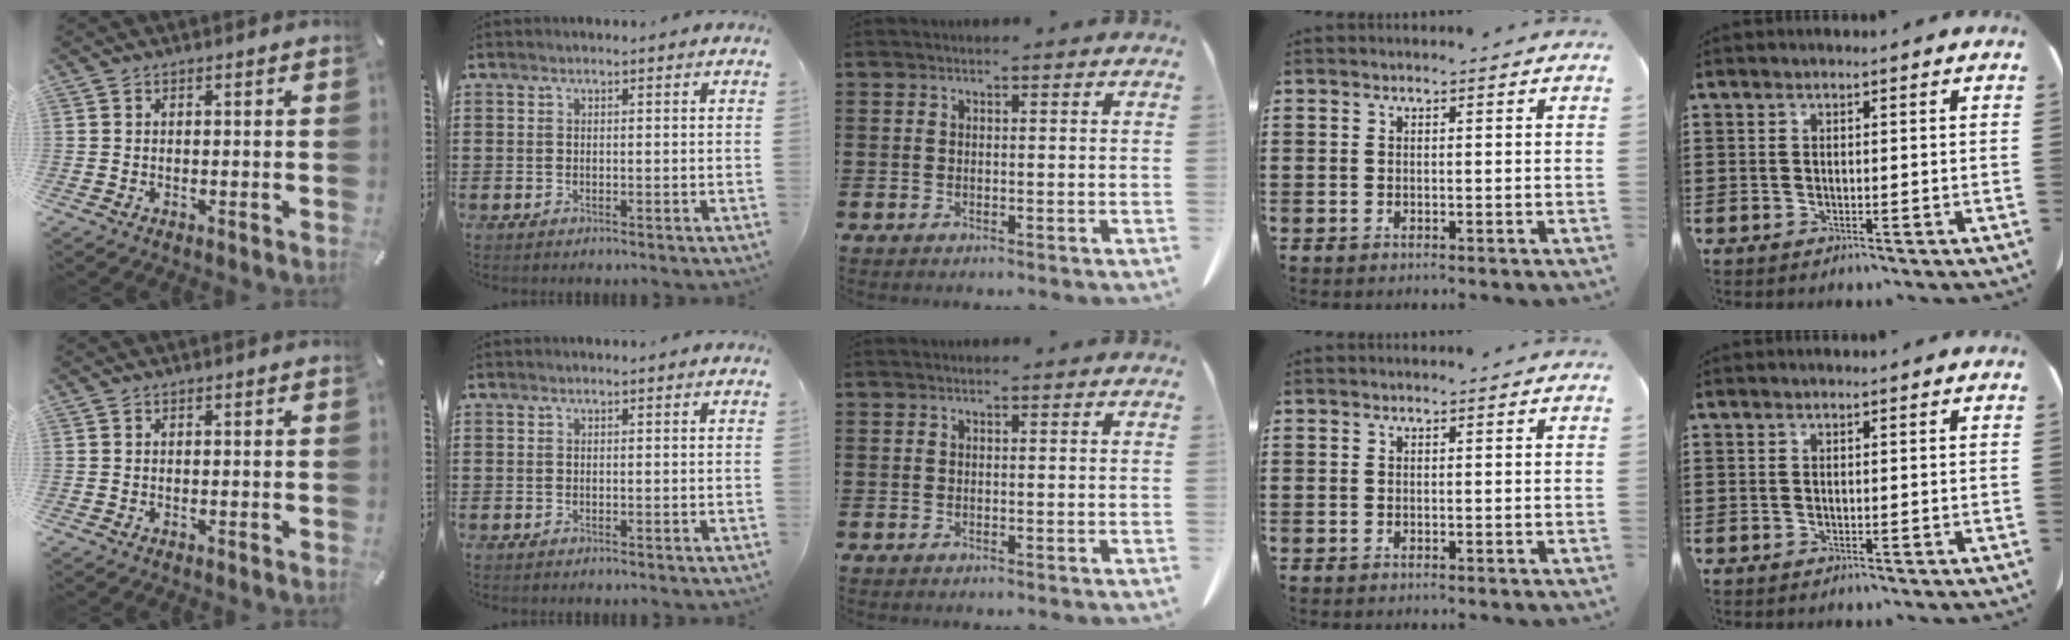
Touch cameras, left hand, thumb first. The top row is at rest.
{}